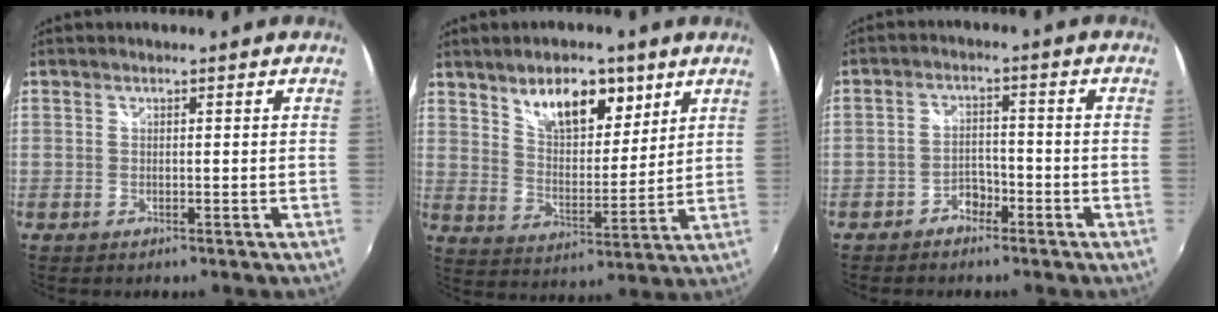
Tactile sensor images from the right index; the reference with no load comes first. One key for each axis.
{"total": 12.2, "fx": 7.4, "fy": 5.8, "fz": 7.8, "tx": -0.115, "ty": 0.004, "tz": 0.128}
{"total": 3.5, "fx": -2.6, "fy": 2.2, "fz": 1.0, "tx": -0.025, "ty": 0.011, "tz": -0.037}